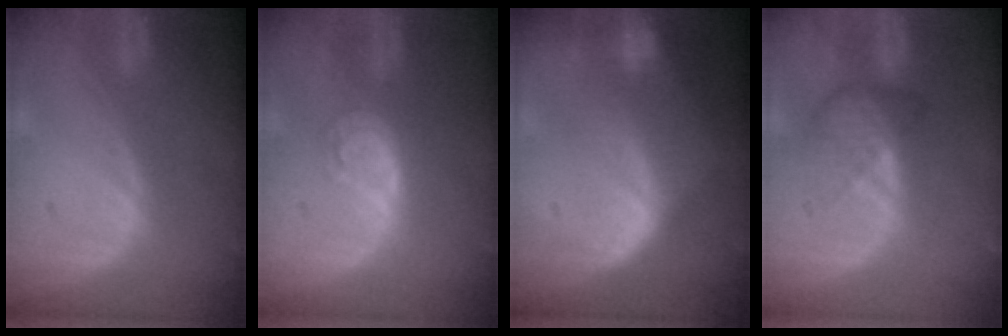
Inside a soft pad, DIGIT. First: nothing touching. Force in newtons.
{"total": 4.4, "press": 3.9, "slide": 2.0}
{"total": 8.1, "press": 7.0, "slide": 4.0}
{"total": 4.3, "press": 3.8, "slide": 1.9}